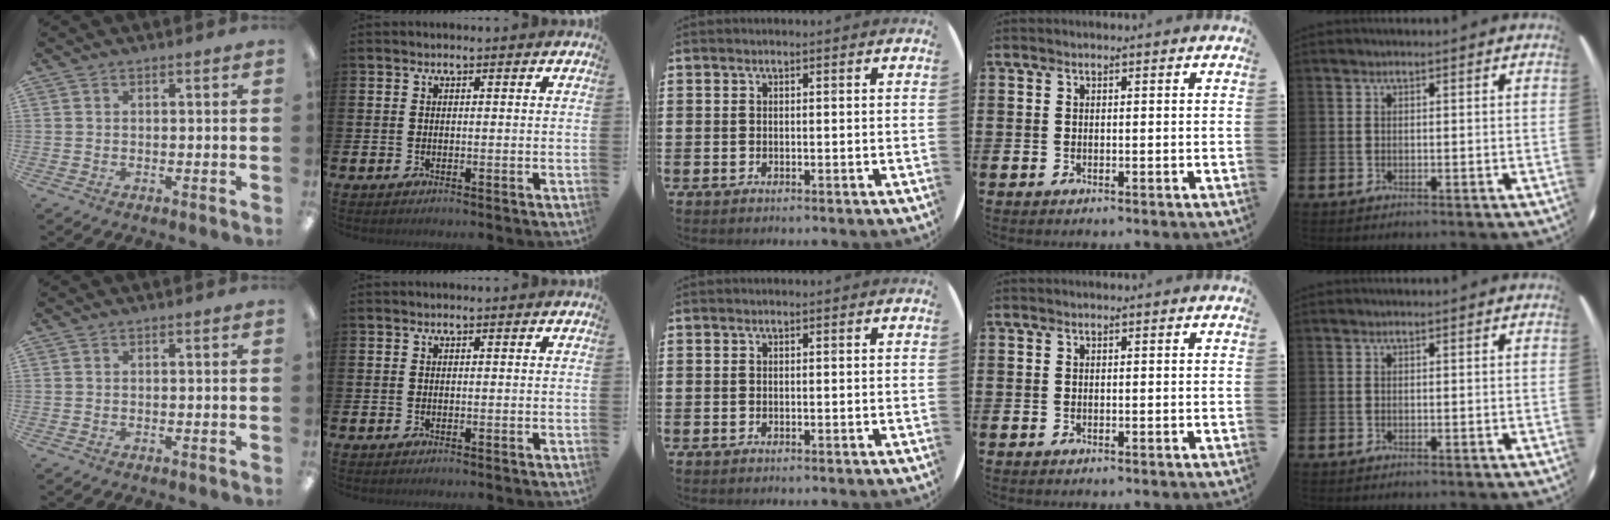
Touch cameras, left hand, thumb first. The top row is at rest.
{}